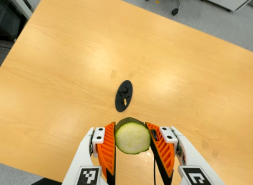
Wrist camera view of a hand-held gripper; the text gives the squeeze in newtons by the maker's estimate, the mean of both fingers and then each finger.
{"total": 11.7, "left": 11.5, "right": 12.0}